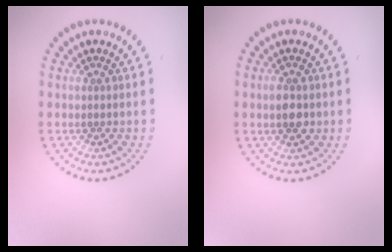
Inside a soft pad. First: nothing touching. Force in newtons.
{"total": 2.5, "press": 2.5, "slide": 0.1}